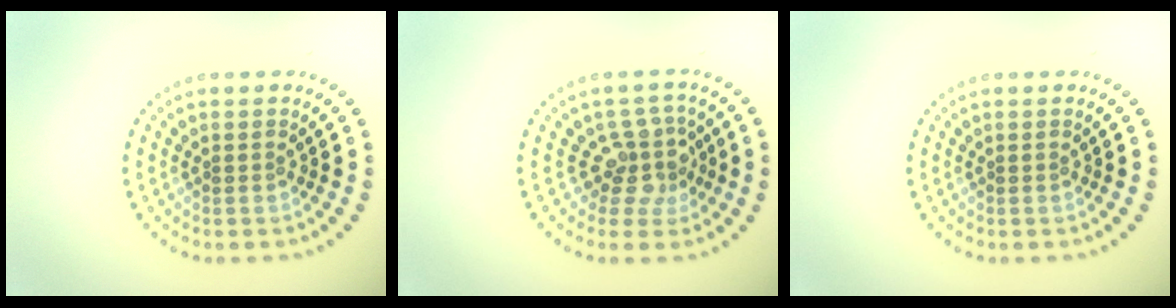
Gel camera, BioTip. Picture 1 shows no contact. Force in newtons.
{"total": 3.3, "press": 2.4, "slide": 2.3}
{"total": 0.0}